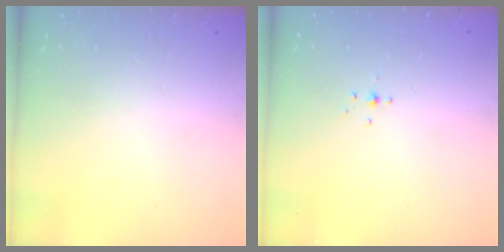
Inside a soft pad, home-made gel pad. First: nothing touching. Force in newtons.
{"total": 2.1, "press": 1.9, "slide": 0.8}